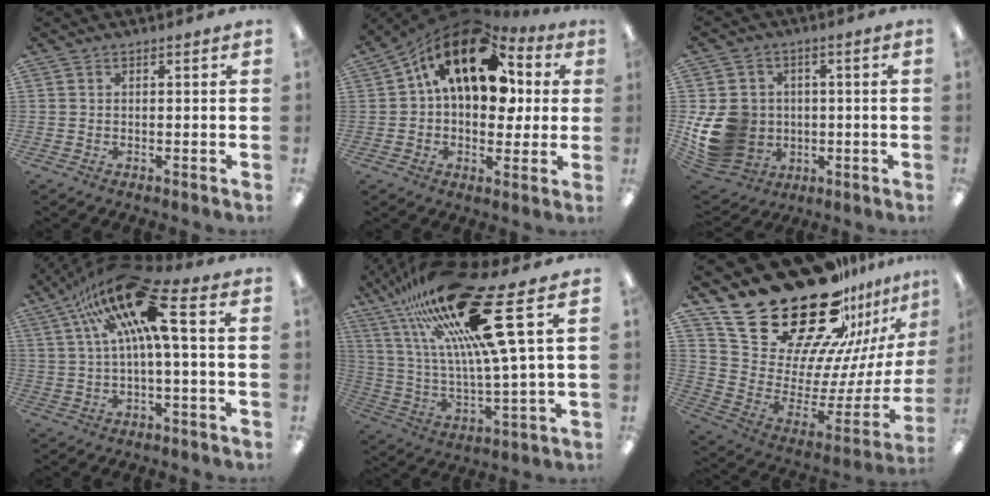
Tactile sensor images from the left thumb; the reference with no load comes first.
{"total": 19.2, "force": [7.2, 11.6, 13.5], "torque": [-0.238, -0.026, 0.122]}
{"total": 14.0, "force": [-1.4, 12.4, 6.3], "torque": [-0.148, 0.009, -0.013]}
{"total": 20.2, "force": [7.4, 6.0, 17.8], "torque": [-0.337, -0.025, 0.117]}
{"total": 28.0, "force": [15.6, 5.9, 22.5], "torque": [-0.420, -0.083, 0.242]}
{"total": 34.1, "force": [23.1, 16.3, 19.0], "torque": [-0.298, -0.185, 0.450]}